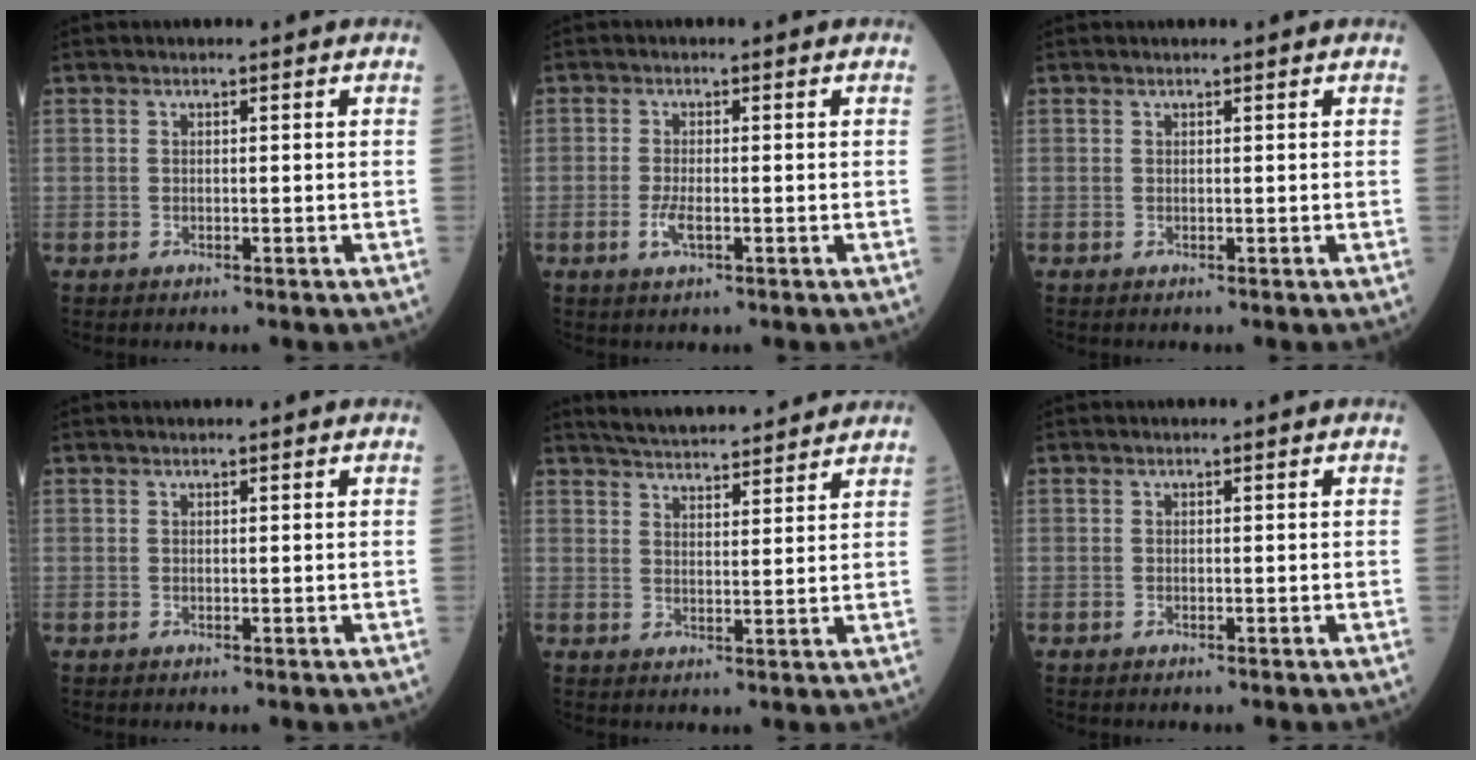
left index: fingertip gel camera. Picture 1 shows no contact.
{"total": 2.5, "force": [-0.8, 0.7, 2.2], "torque": [-0.054, -0.005, -0.015]}
{"total": 0.7, "force": [0.7, 0.0, 0.2], "torque": [-0.004, 0.003, 0.011]}
{"total": 0.7, "force": [0.7, 0.0, 0.3], "torque": [-0.005, 0.005, 0.012]}
{"total": 13.4, "force": [12.4, 1.8, 4.6], "torque": [-0.073, 0.020, 0.178]}
{"total": 0.0}